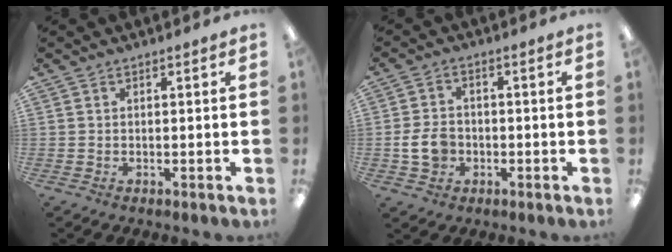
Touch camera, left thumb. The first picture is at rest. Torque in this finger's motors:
{"motor_torque": [-0.36, 0.59, 0.31, -0.26, 0.05]}